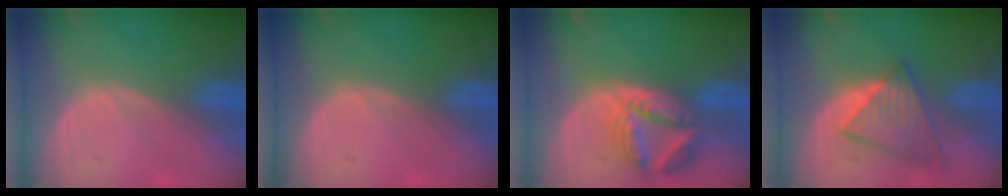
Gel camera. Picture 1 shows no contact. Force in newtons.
{"total": 0.0}
{"total": 8.2, "press": 7.3, "slide": 3.8}
{"total": 6.5, "press": 6.5, "slide": 0.7}